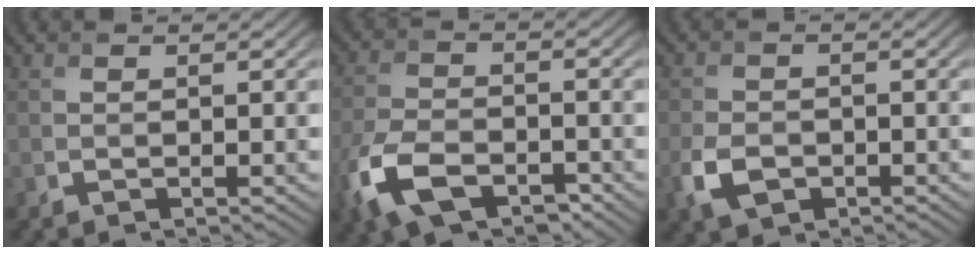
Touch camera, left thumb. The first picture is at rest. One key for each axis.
{"total": 9.4, "fx": -5.3, "fy": 4.9, "fz": 6.1, "tx": -0.148, "ty": -0.017, "tz": -0.108}
{"total": 4.3, "fx": -1.9, "fy": 2.9, "fz": 2.5, "tx": -0.064, "ty": -0.009, "tz": -0.041}